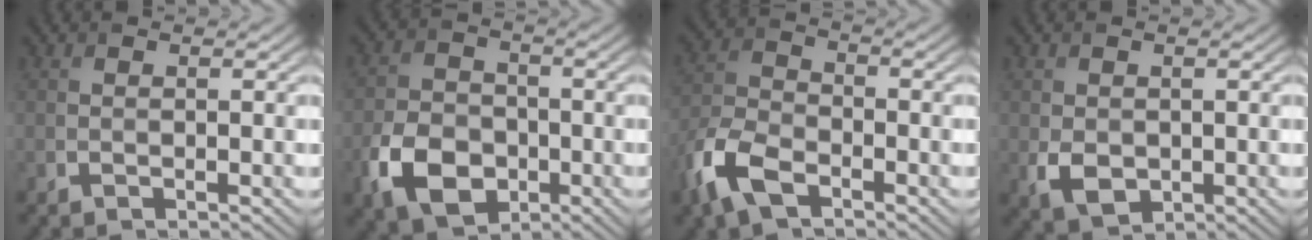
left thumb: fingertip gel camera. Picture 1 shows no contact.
{"total": 8.5, "force": [-3.6, 6.0, 4.8], "torque": [-0.105, -0.013, -0.076]}
{"total": 8.3, "force": [-5.0, 4.1, 5.2], "torque": [-0.125, -0.009, -0.116]}
{"total": 3.5, "force": [-0.6, 2.7, 2.1], "torque": [-0.051, -0.013, -0.010]}